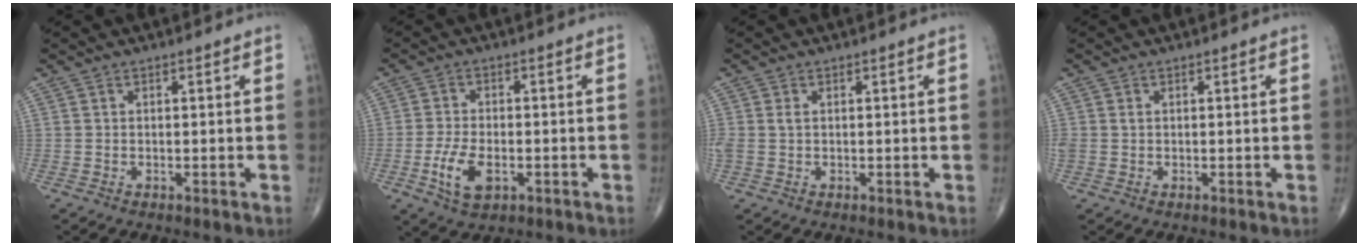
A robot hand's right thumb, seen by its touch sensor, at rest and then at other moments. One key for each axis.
{"total": 7.1, "fx": -2.3, "fy": 3.8, "fz": 5.5, "tx": -0.107, "ty": 0.003, "tz": -0.039}
{"total": 1.6, "fx": 0.3, "fy": 1.0, "fz": 1.2, "tx": -0.038, "ty": 0.007, "tz": 0.009}
{"total": 1.0, "fx": 0.2, "fy": 0.7, "fz": 0.7, "tx": -0.020, "ty": 0.006, "tz": 0.008}